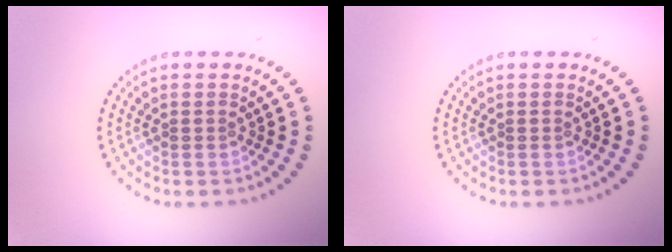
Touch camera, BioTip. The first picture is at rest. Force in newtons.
{"total": 0.0}